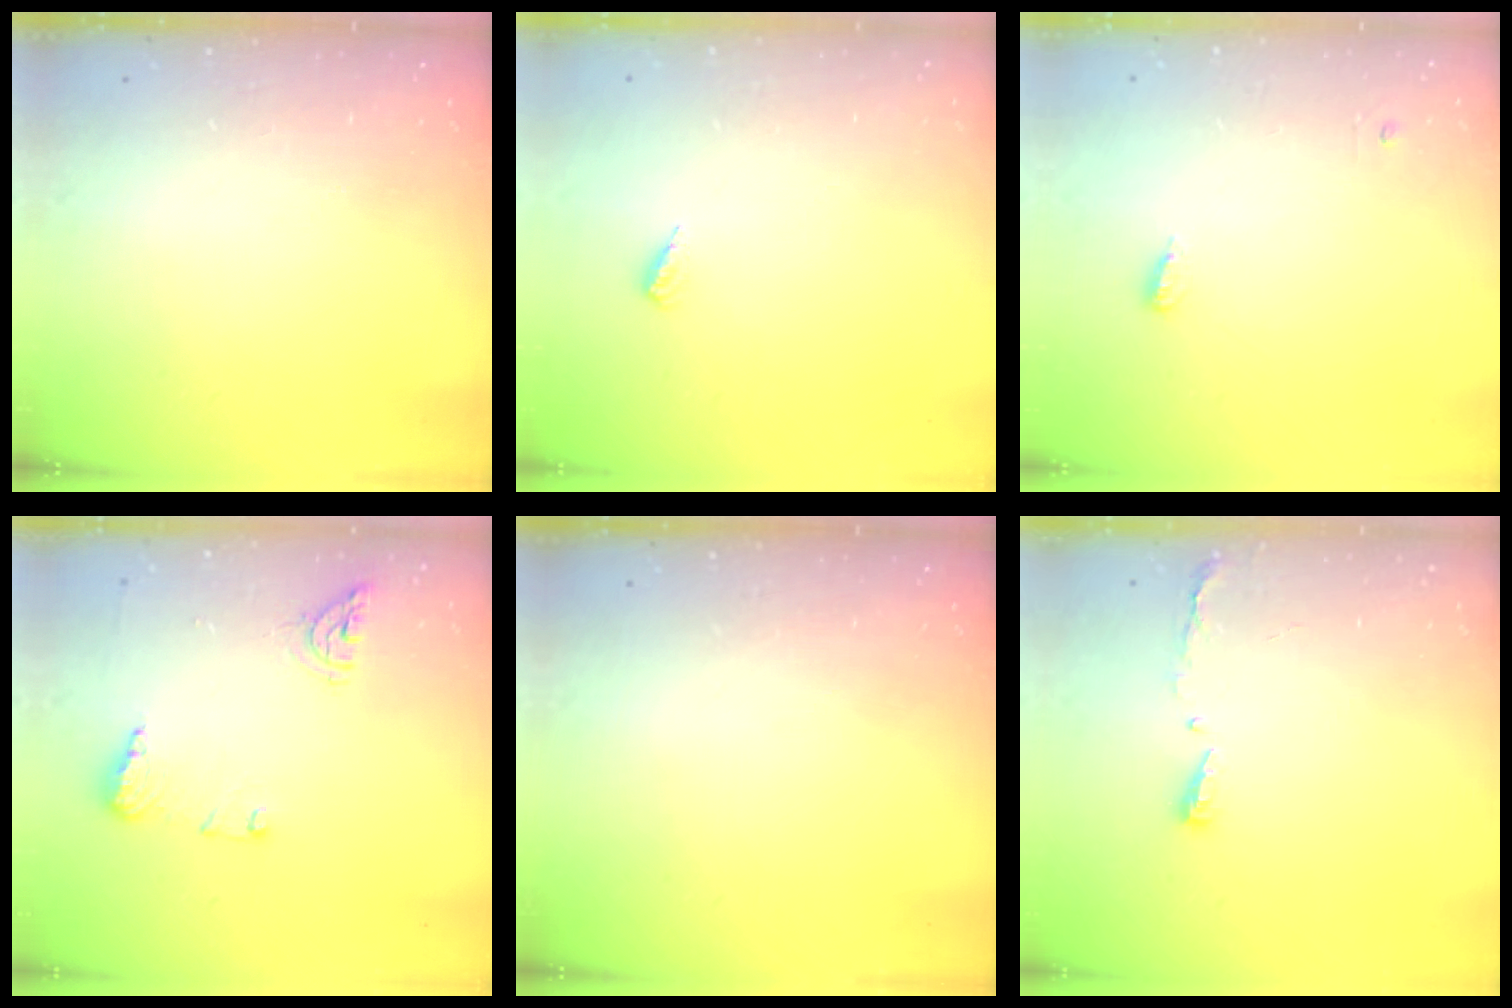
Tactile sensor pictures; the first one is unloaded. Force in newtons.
{"total": 2.6, "press": 2.2, "slide": 1.3}
{"total": 3.7, "press": 3.6, "slide": 1.0}
{"total": 8.6, "press": 8.4, "slide": 1.4}
{"total": 0.0}
{"total": 3.7, "press": 3.7, "slide": 0.6}